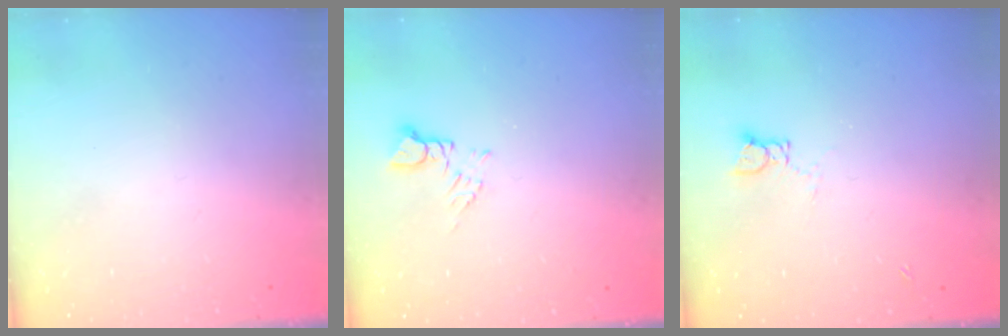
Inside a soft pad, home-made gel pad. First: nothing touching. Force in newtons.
{"total": 3.3, "press": 3.2, "slide": 0.4}
{"total": 3.1, "press": 3.1, "slide": 0.3}